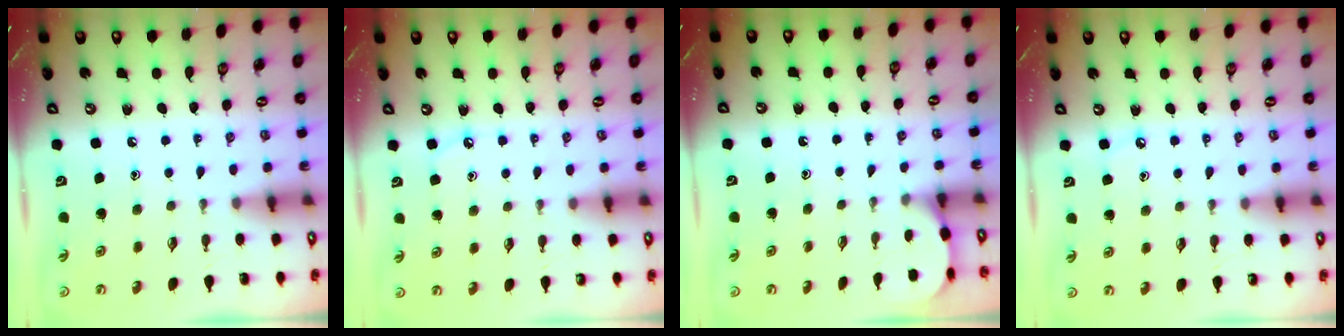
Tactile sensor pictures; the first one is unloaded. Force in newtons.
{"total": 3.9, "press": 3.9, "slide": 0.4}
{"total": 1.8, "press": 1.8, "slide": 0.1}
{"total": 2.8, "press": 2.7, "slide": 0.4}